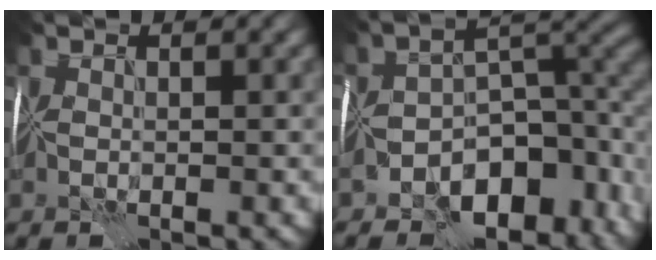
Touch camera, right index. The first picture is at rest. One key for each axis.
{"total": 11.9, "fx": -6.0, "fy": 6.8, "fz": 7.6, "tx": -0.093, "ty": -0.003, "tz": -0.094}